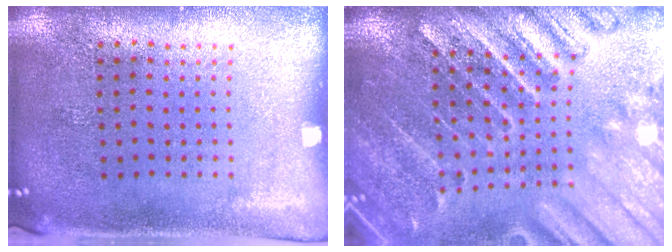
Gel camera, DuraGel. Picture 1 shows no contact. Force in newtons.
{"total": 3.6, "press": 3.1, "slide": 1.8}